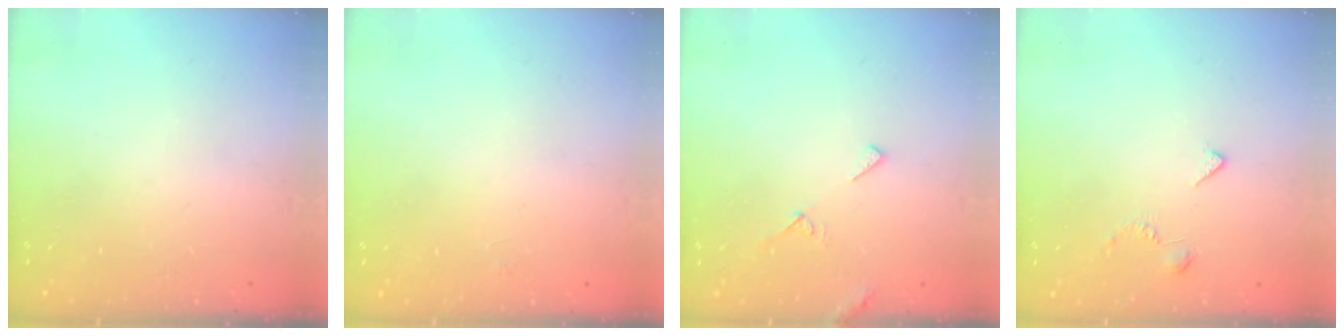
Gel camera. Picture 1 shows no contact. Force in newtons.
{"total": 2.3, "press": 2.3, "slide": 0.2}
{"total": 5.3, "press": 5.3, "slide": 0.5}
{"total": 3.0, "press": 2.9, "slide": 0.7}